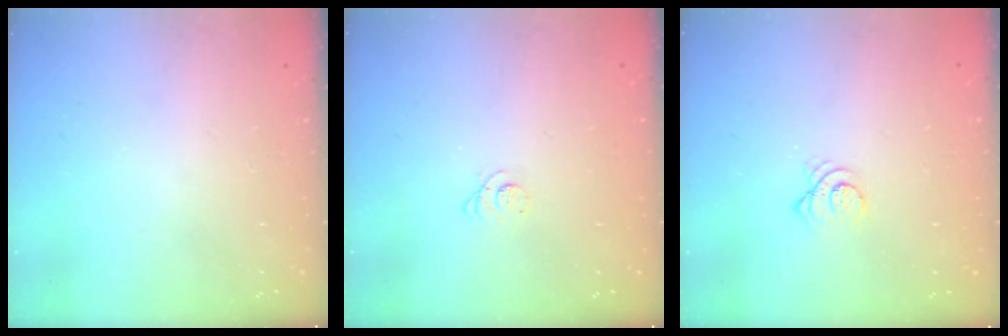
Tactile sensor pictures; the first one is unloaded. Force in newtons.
{"total": 2.4, "press": 2.4, "slide": 0.3}
{"total": 3.0, "press": 2.9, "slide": 0.3}